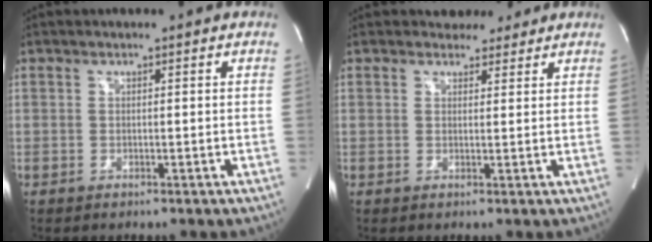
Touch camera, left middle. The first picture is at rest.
{"total": 2.9, "force": [2.5, 1.4, 0.1], "torque": [-0.001, 0.005, 0.033]}